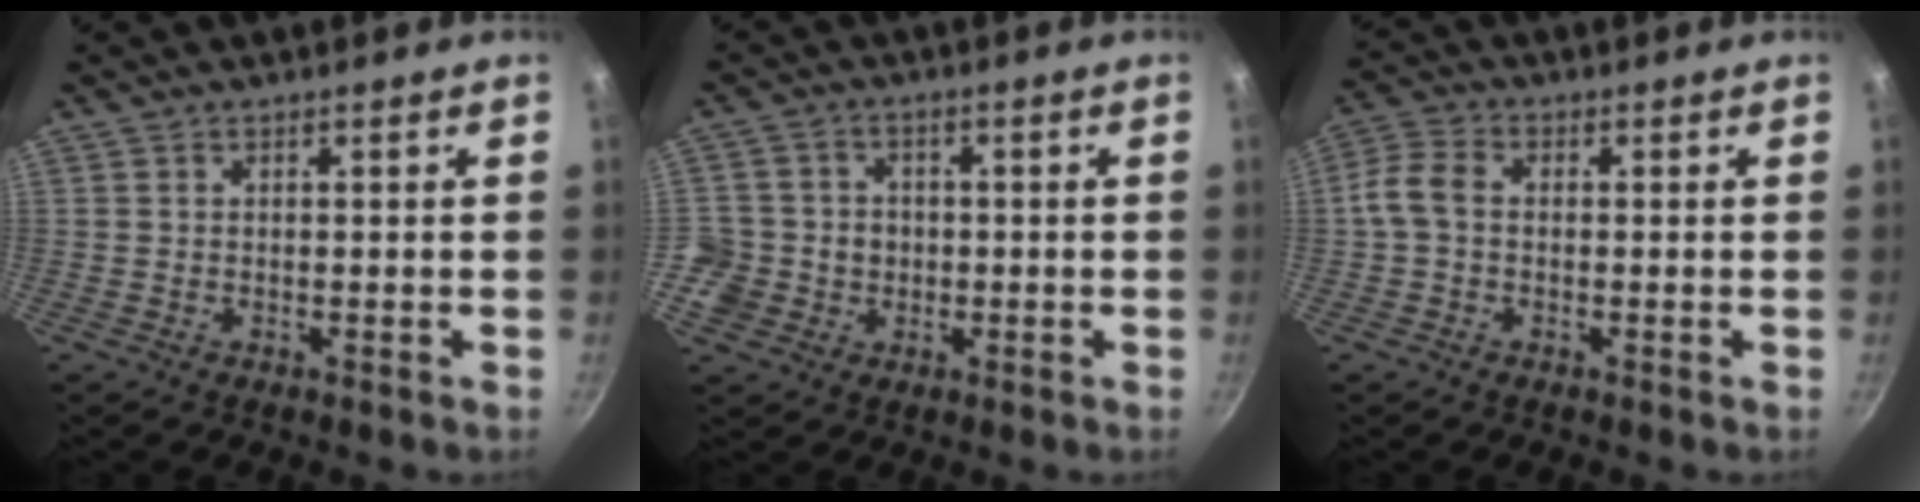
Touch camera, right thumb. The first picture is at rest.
{"total": 7.6, "force": [-1.3, 7.3, 1.6], "torque": [-0.003, 0.017, -0.020]}
{"total": 5.5, "force": [-0.2, 3.9, 3.9], "torque": [-0.082, 0.016, -0.013]}